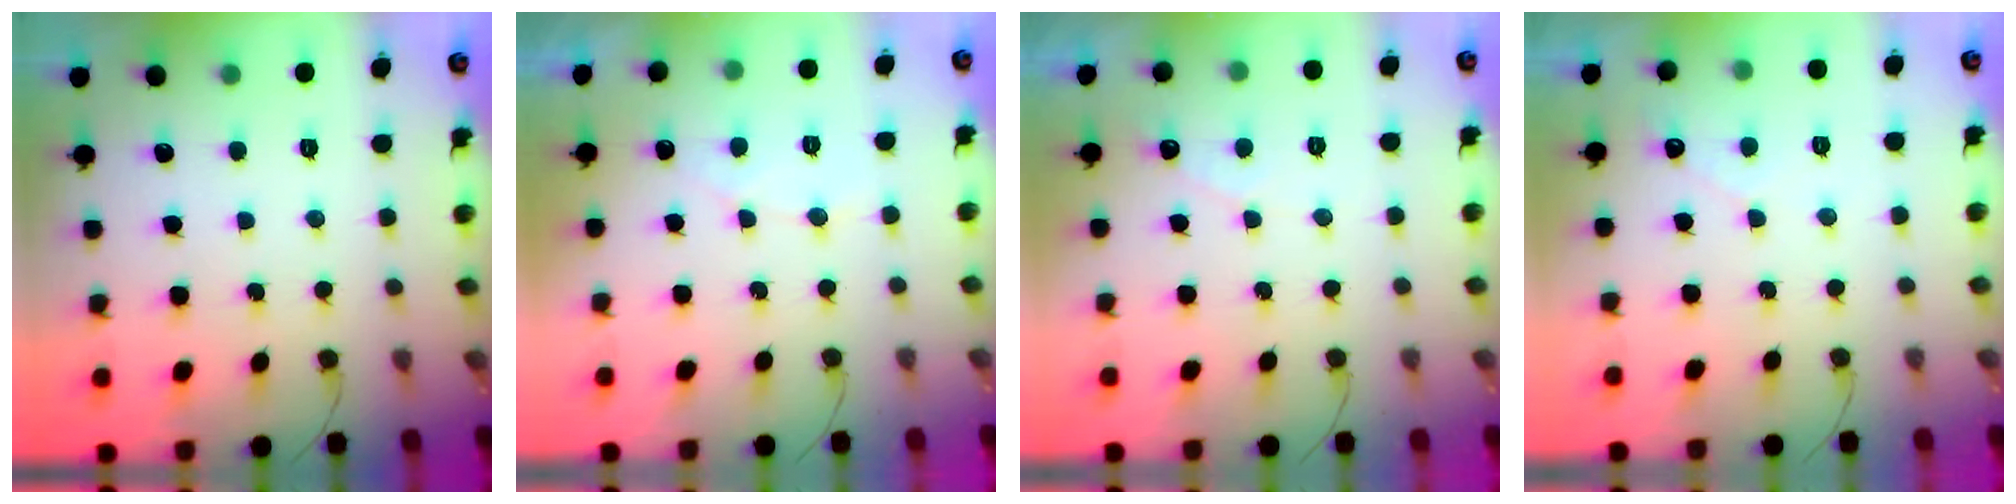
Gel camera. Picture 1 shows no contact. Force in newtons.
{"total": 3.9, "press": 3.9, "slide": 0.2}
{"total": 2.7, "press": 2.7, "slide": 0.1}
{"total": 2.3, "press": 2.3, "slide": 0.1}